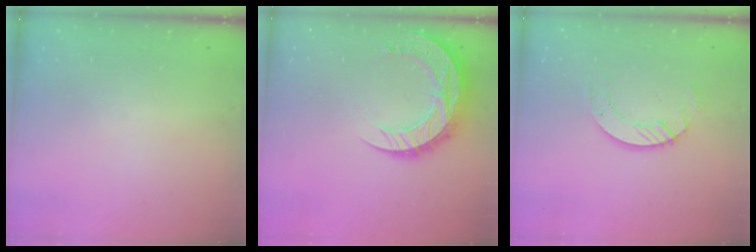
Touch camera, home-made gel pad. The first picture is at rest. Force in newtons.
{"total": 19.0, "press": 18.9, "slide": 1.4}
{"total": 7.0, "press": 7.0, "slide": 0.6}